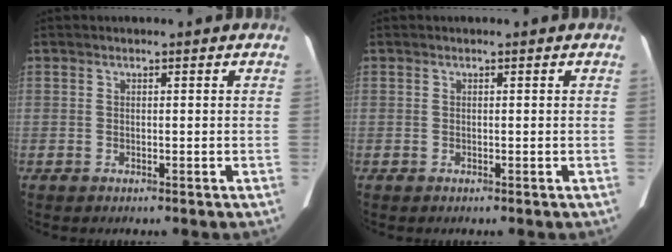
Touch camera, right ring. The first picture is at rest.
{"total": 0.0}